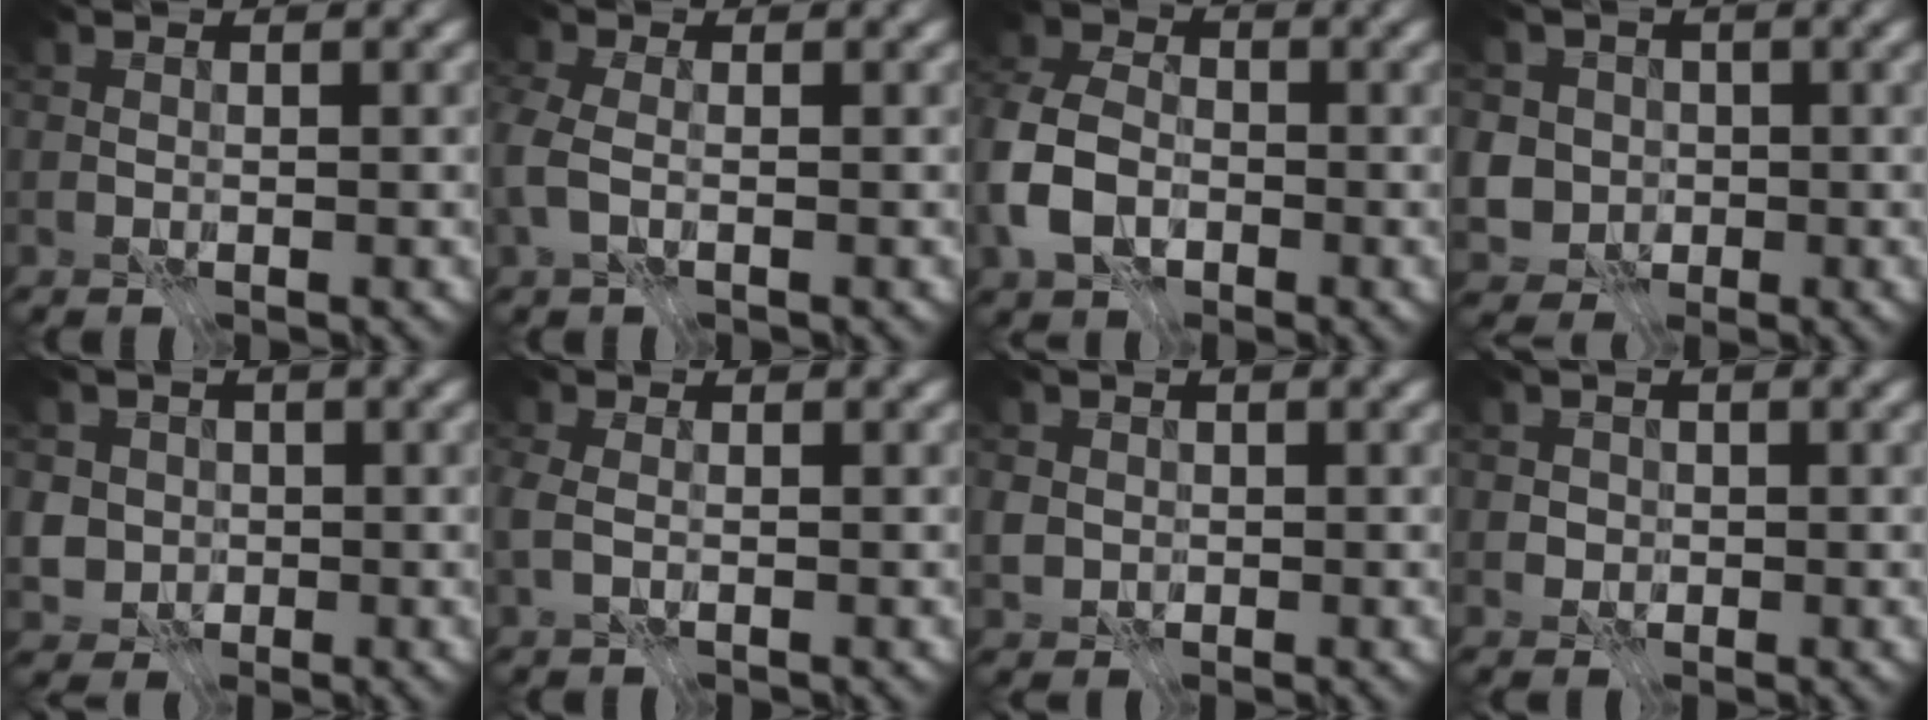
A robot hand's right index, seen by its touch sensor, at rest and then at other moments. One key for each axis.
{"total": 3.8, "fx": -1.1, "fy": 2.6, "fz": 2.5, "tx": -0.076, "ty": -0.006, "tz": -0.023}
{"total": 7.3, "fx": -2.7, "fy": 5.2, "fz": 4.4, "tx": -0.105, "ty": 0.001, "tz": -0.071}
{"total": 6.1, "fx": -0.2, "fy": 5.7, "fz": 2.1, "tx": -0.037, "ty": 0.022, "tz": -0.031}
{"total": 4.0, "fx": 0.1, "fy": 3.9, "fz": 1.1, "tx": -0.015, "ty": 0.011, "tz": -0.006}
{"total": 2.4, "fx": -0.6, "fy": 1.6, "fz": 1.7, "tx": -0.045, "ty": -0.002, "tz": -0.011}
{"total": 1.8, "fx": 0.0, "fy": 1.8, "fz": 0.4, "tx": -0.016, "ty": -0.003, "tz": -0.001}
{"total": 1.2, "fx": -0.2, "fy": 1.2, "fz": 0.1, "tx": 0.002, "ty": -0.003, "tz": 0.005}